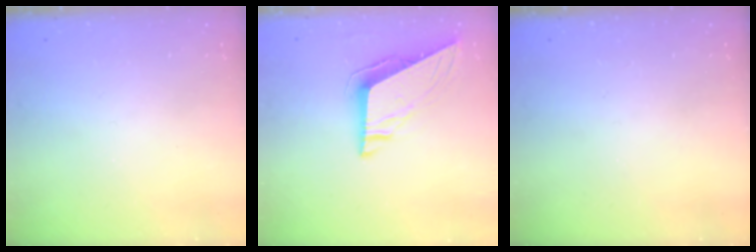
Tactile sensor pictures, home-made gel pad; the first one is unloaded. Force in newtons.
{"total": 8.5, "press": 8.5, "slide": 0.3}
{"total": 0.0}